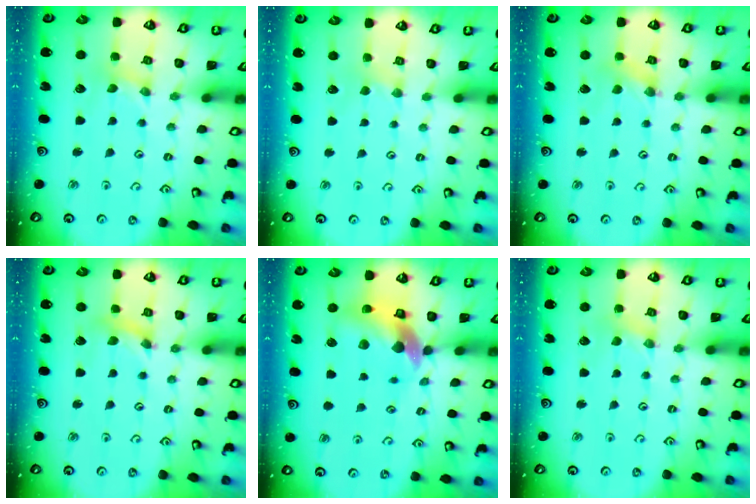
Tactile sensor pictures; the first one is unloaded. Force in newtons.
{"total": 1.6, "press": 1.5, "slide": 0.4}
{"total": 1.6, "press": 1.6, "slide": 0.3}
{"total": 2.7, "press": 2.7, "slide": 0.2}
{"total": 11.3, "press": 11.2, "slide": 1.8}
{"total": 1.1, "press": 1.1, "slide": 0.2}